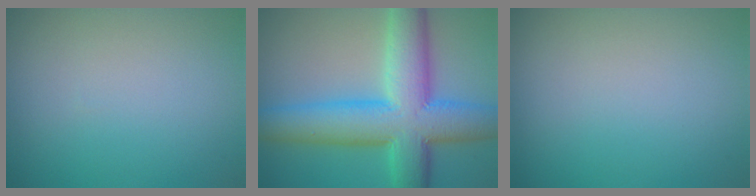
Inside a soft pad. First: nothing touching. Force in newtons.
{"total": 10.5, "press": 10.5, "slide": 0.2}
{"total": 0.0}